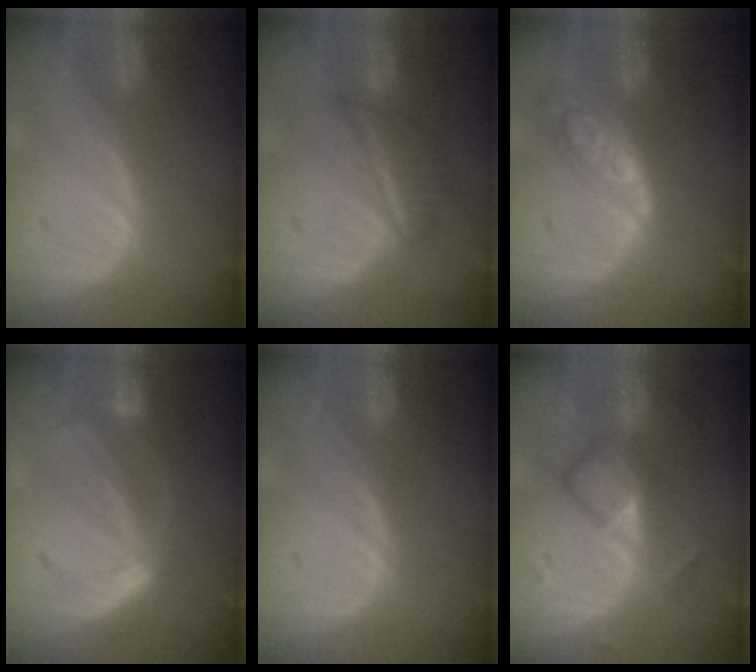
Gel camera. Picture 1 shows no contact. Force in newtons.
{"total": 5.6, "press": 5.1, "slide": 2.2}
{"total": 6.3, "press": 5.6, "slide": 2.9}
{"total": 4.8, "press": 4.8, "slide": 0.4}
{"total": 0.0}
{"total": 5.4, "press": 5.4, "slide": 0.1}